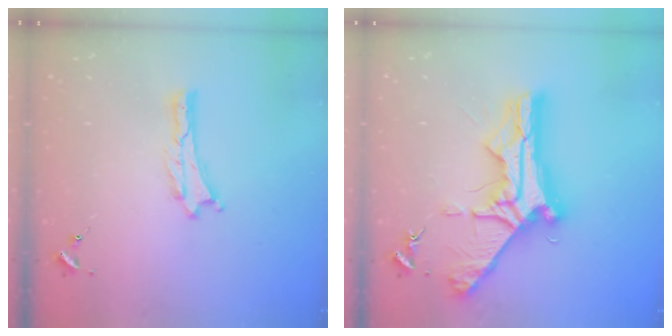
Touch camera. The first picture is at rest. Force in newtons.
{"total": 12.1, "press": 12.0, "slide": 1.1}